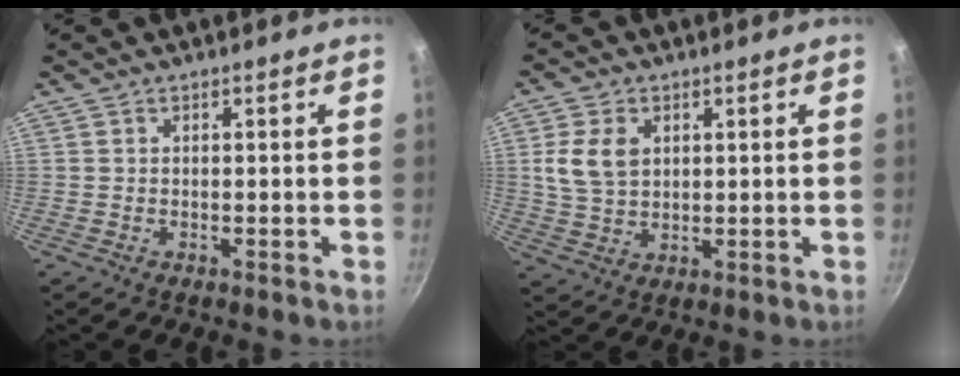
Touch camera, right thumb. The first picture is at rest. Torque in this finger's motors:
{"motor_torque": [-0.92, 0.99, 0.32, -0.23, 0.04]}